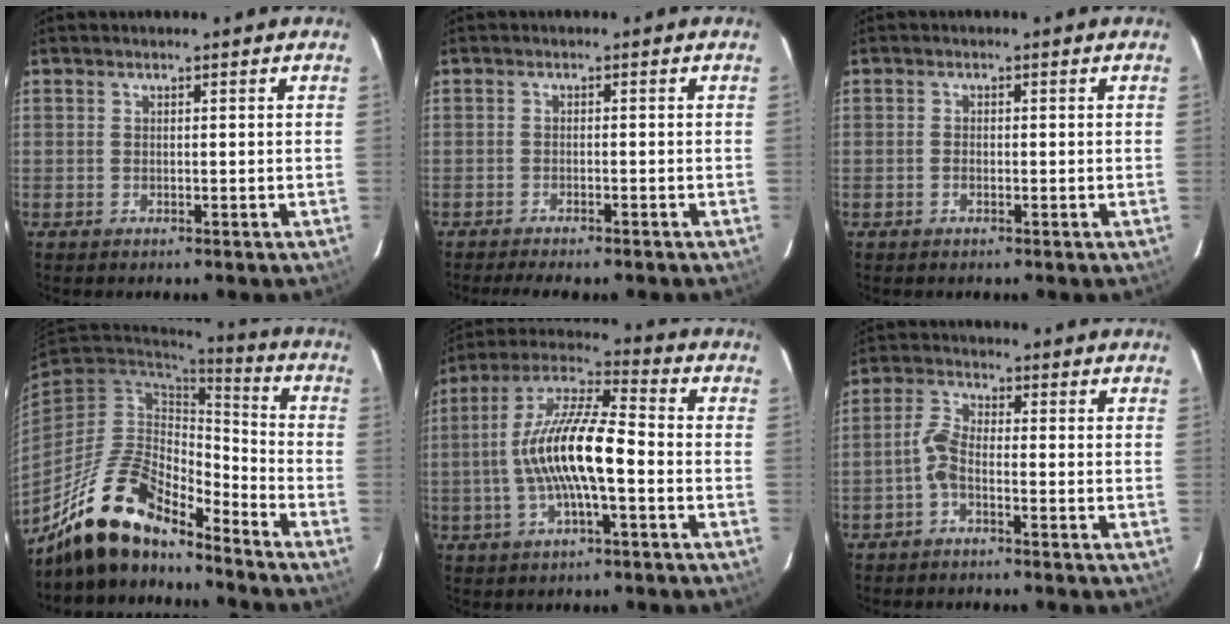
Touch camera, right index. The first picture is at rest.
{"total": 5.6, "force": [-4.8, 1.0, 2.7], "torque": [-0.061, -0.015, -0.074]}
{"total": 1.0, "force": [-0.4, 0.6, 0.6], "torque": [-0.012, 0.002, -0.009]}
{"total": 17.0, "force": [-13.6, 5.7, 8.5], "torque": [-0.182, -0.006, -0.254]}
{"total": 14.4, "force": [-2.6, 3.4, 13.7], "torque": [-0.266, 0.010, -0.053]}
{"total": 3.3, "force": [-1.8, 1.0, 2.5], "torque": [-0.064, 0.012, -0.041]}